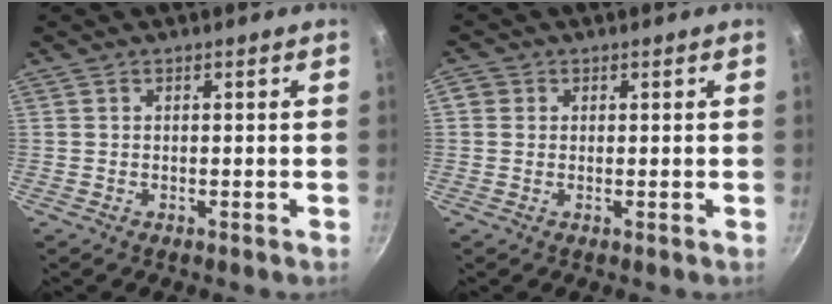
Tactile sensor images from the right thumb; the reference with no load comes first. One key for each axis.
{"total": 2.1, "fx": 0.3, "fy": 2.0, "fz": 0.7, "tx": -0.003, "ty": 0.003, "tz": 0.000}